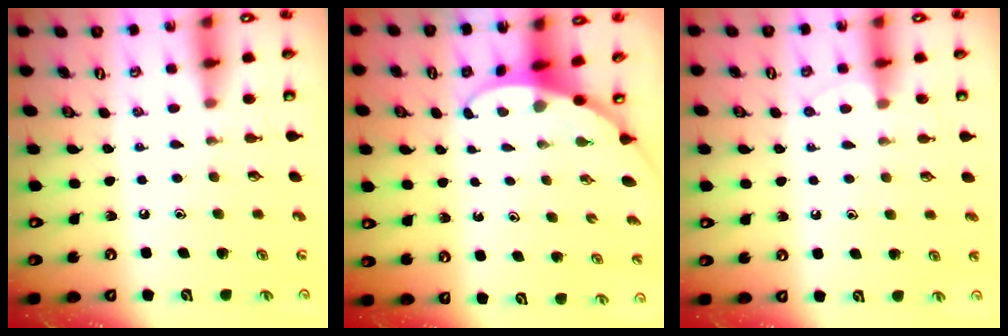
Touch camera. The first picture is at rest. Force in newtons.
{"total": 3.2, "press": 3.2, "slide": 0.1}
{"total": 3.7, "press": 3.7, "slide": 0.4}